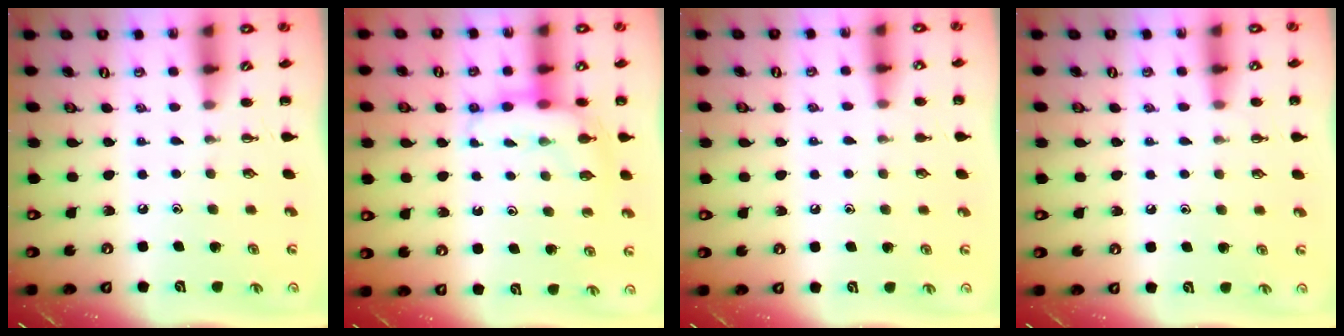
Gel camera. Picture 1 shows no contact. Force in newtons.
{"total": 10.1, "press": 10.0, "slide": 1.7}
{"total": 6.1, "press": 5.8, "slide": 2.0}
{"total": 5.6, "press": 5.3, "slide": 2.0}